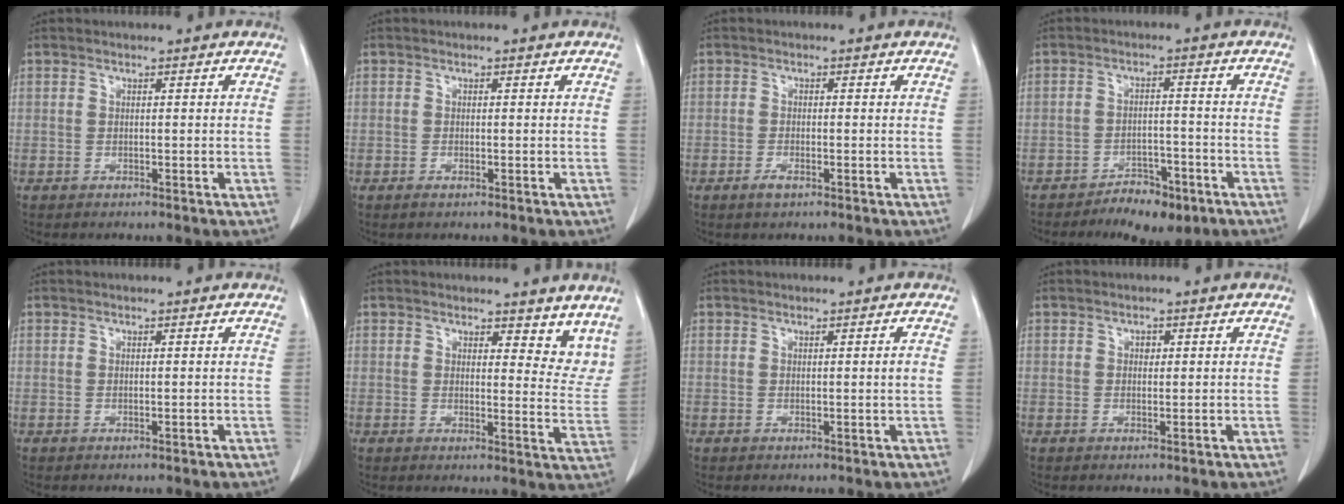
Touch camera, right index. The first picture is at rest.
{"total": 0.7, "force": [-0.3, 0.3, 0.6], "torque": [-0.012, -0.002, -0.005]}
{"total": 1.8, "force": [-0.9, 0.6, 1.4], "torque": [-0.025, 0.000, -0.015]}
{"total": 6.7, "force": [-4.7, 3.0, 3.7], "torque": [-0.056, 0.003, -0.068]}
{"total": 0.0}
{"total": 8.5, "force": [7.3, 3.1, 3.0], "torque": [-0.006, -0.031, 0.073]}
{"total": 1.3, "force": [0.3, -0.2, 1.2], "torque": [-0.022, -0.003, 0.006]}
{"total": 1.1, "force": [0.4, 0.8, 0.7], "torque": [-0.011, -0.001, 0.006]}